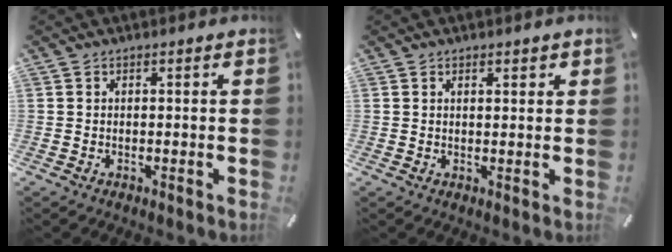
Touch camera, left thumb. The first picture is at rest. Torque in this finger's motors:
{"motor_torque": [-0.22, -0.32, 0.08, 0.16, 0.00]}